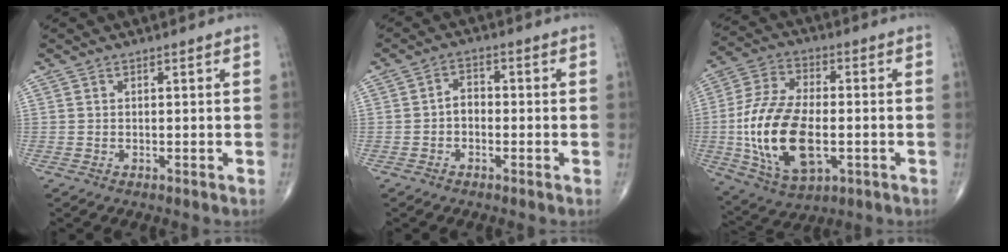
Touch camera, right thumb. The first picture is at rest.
{"total": 3.0, "force": [-0.9, 2.2, 1.8], "torque": [-0.016, 0.018, -0.027]}
{"total": 19.4, "force": [-3.0, 10.4, 16.2], "torque": [-0.318, 0.008, -0.045]}